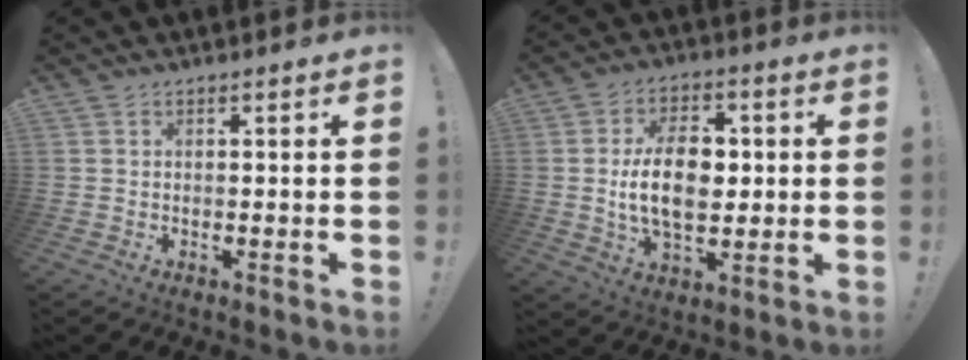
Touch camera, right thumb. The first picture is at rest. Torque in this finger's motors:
{"motor_torque": [1.11, 2.28, 0.94, -0.50, 0.09]}